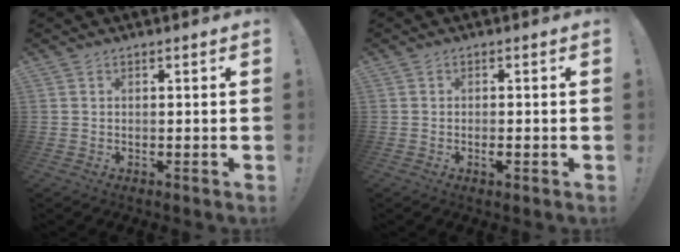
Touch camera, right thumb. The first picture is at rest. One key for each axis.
{"total": 1.5, "fx": -0.8, "fy": 0.4, "fz": 1.2, "tx": -0.025, "ty": 0.004, "tz": -0.012}